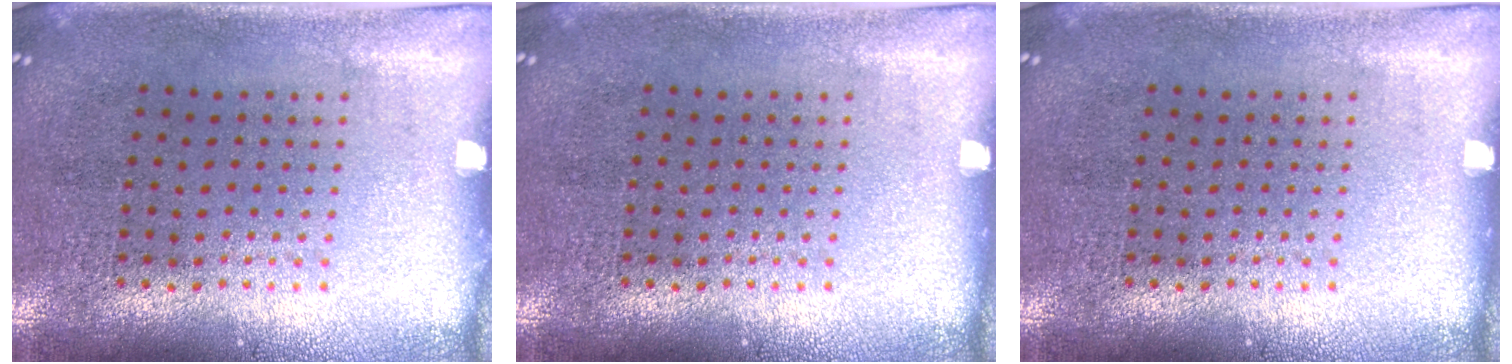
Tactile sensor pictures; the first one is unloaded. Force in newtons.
{"total": 0.0}
{"total": 0.0}